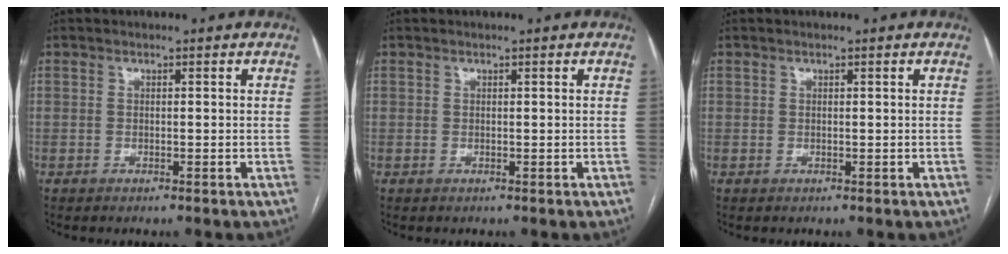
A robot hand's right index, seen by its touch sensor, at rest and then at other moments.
{"total": 0.0}
{"total": 0.0}